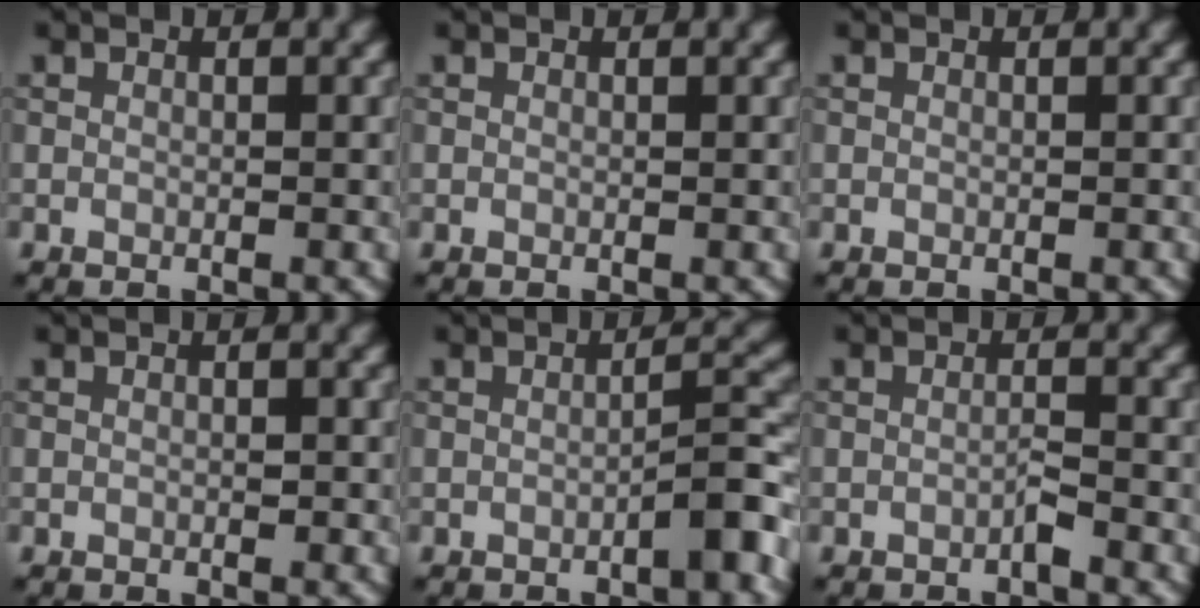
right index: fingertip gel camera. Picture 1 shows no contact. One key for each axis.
{"total": 0.0}
{"total": 0.0}
{"total": 0.5, "fx": -0.1, "fy": 0.2, "fz": 0.5, "tx": -0.009, "ty": 0.002, "tz": -0.001}
{"total": 3.1, "fx": -1.7, "fy": 0.4, "fz": 2.6, "tx": -0.036, "ty": 0.019, "tz": -0.028}
{"total": 1.0, "fx": -0.6, "fy": 0.0, "fz": 0.7, "tx": -0.012, "ty": 0.006, "tz": -0.014}